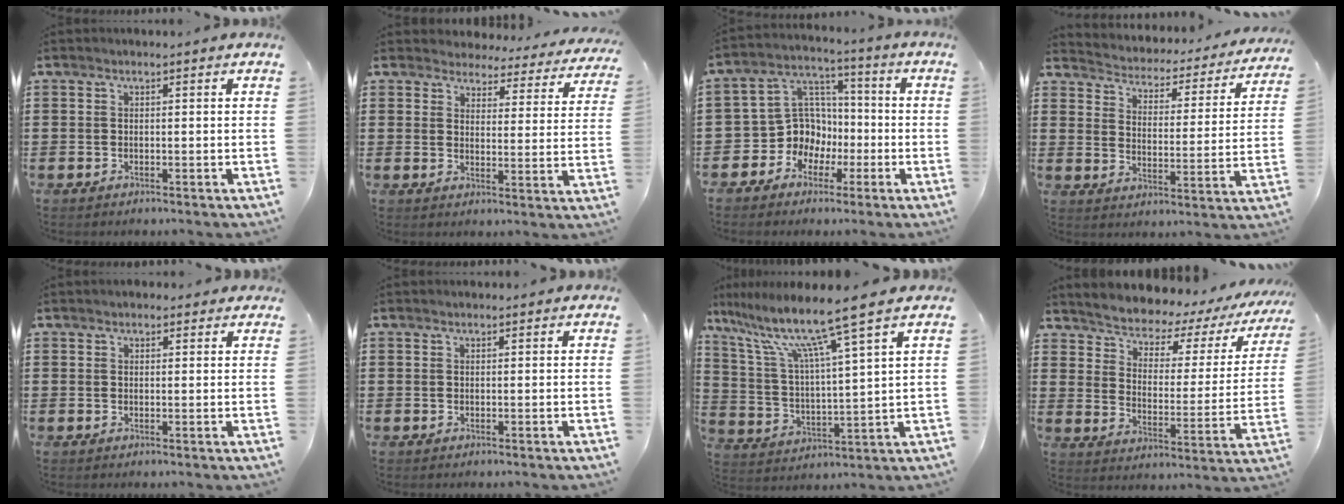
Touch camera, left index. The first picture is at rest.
{"total": 4.0, "force": [3.9, 0.7, 0.2], "torque": [-0.021, -0.030, 0.064]}
{"total": 8.9, "force": [-2.1, 8.2, 2.4], "torque": [-0.085, 0.006, -0.037]}
{"total": 2.5, "force": [2.5, 0.3, 0.0], "torque": [-0.020, -0.029, 0.031]}
{"total": 1.6, "force": [1.4, 0.7, 0.3], "torque": [0.000, 0.002, 0.026]}
{"total": 0.5, "force": [0.4, 0.3, 0.1], "torque": [-0.004, 0.003, 0.009]}
{"total": 11.0, "force": [8.2, -0.3, 7.3], "torque": [-0.172, -0.042, 0.131]}
{"total": 3.6, "force": [3.5, 0.7, 0.5], "torque": [-0.035, -0.042, 0.049]}